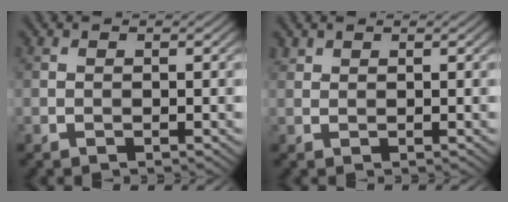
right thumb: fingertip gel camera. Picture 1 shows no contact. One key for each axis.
{"total": 0.9, "fx": 0.8, "fy": 0.4, "fz": 0.1, "tx": -0.007, "ty": 0.000, "tz": 0.021}